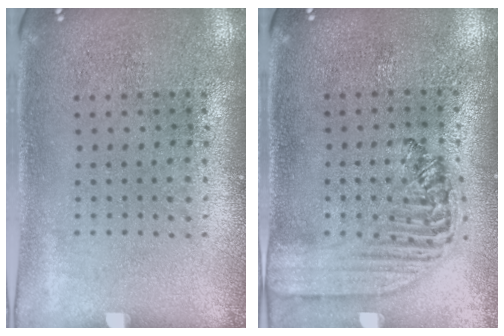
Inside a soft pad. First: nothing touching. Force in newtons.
{"total": 1.5, "press": 1.4, "slide": 0.5}